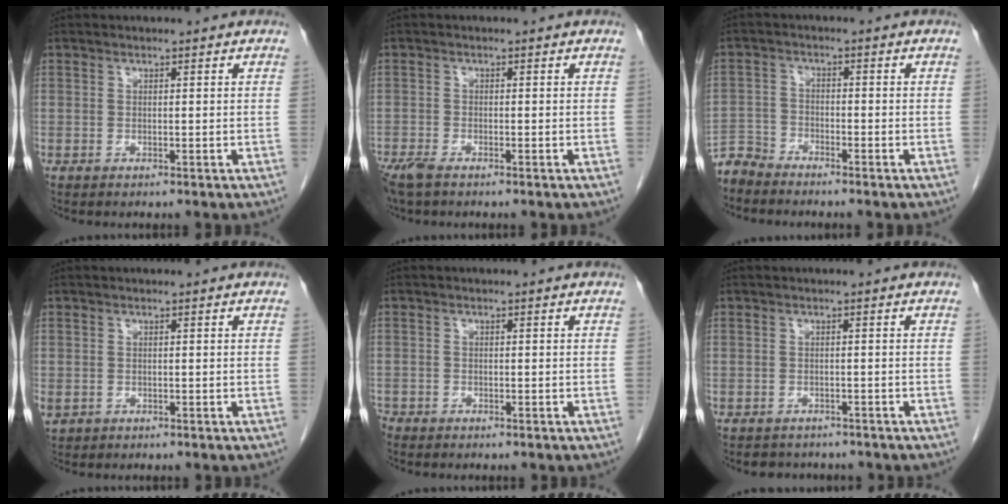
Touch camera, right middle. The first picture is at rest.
{"total": 3.7, "force": [-2.8, 1.0, 2.1], "torque": [-0.048, -0.011, -0.050]}
{"total": 3.7, "force": [-3.7, 0.4, -0.3], "torque": [0.013, -0.012, -0.073]}
{"total": 1.7, "force": [-0.6, 1.4, 0.7], "torque": [-0.019, 0.000, -0.001]}
{"total": 2.3, "force": [-1.9, 1.1, 0.5], "torque": [-0.013, -0.001, -0.031]}
{"total": 3.8, "force": [-3.4, 1.6, 0.2], "torque": [-0.005, 0.000, -0.045]}